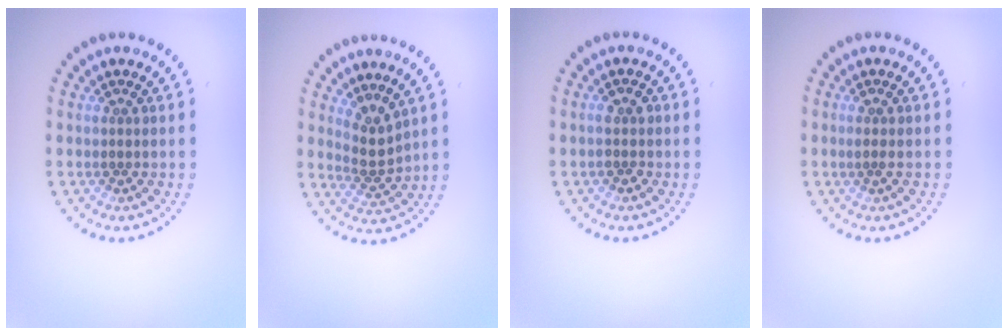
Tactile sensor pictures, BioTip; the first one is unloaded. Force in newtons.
{"total": 2.6, "press": 1.8, "slide": 1.8}
{"total": 1.4, "press": 1.3, "slide": 0.3}
{"total": 0.6, "press": 0.3, "slide": 0.5}